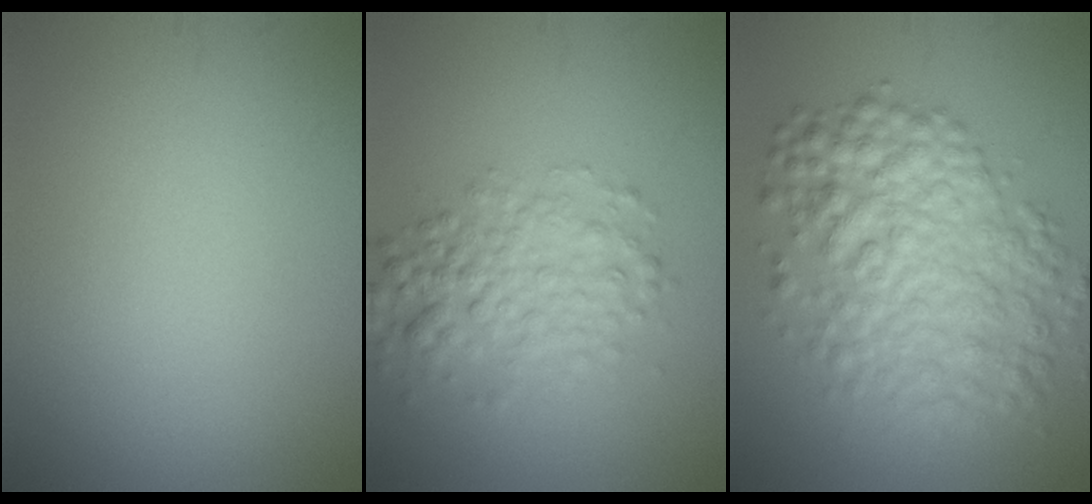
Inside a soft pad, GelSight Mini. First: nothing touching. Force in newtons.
{"total": 3.9, "press": 3.9, "slide": 0.1}
{"total": 7.4, "press": 7.4, "slide": 0.1}